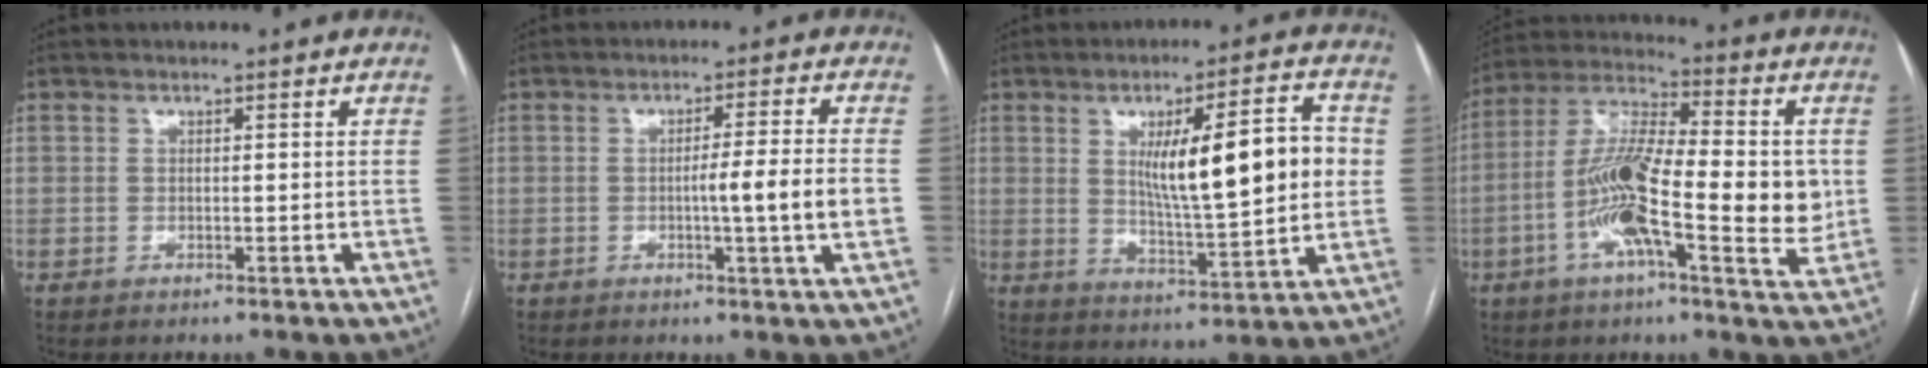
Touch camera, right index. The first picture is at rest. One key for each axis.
{"total": 7.0, "fx": -1.1, "fy": -1.0, "fz": 6.8, "tx": -0.098, "ty": -0.001, "tz": -0.016}
{"total": 15.6, "fx": 2.4, "fy": 2.4, "fz": 15.2, "tx": -0.234, "ty": 0.010, "tz": 0.042}
{"total": 17.8, "fx": -2.4, "fy": 4.3, "fz": 17.1, "tx": -0.307, "ty": 0.006, "tz": -0.047}